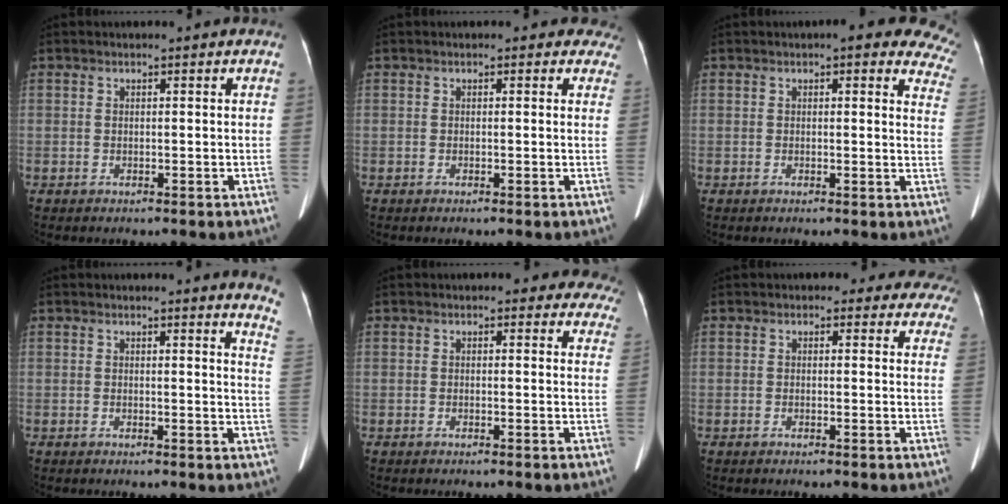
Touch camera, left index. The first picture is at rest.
{"total": 2.3, "force": [1.7, 1.5, 0.2], "torque": [0.019, -0.005, -0.005]}
{"total": 13.3, "force": [10.0, 4.1, 7.8], "torque": [-0.061, 0.001, 0.083]}
{"total": 5.6, "force": [5.3, -0.4, 1.8], "torque": [-0.019, -0.048, 0.025]}
{"total": 6.9, "force": [6.1, 3.0, 1.0], "torque": [0.030, -0.008, 0.034]}
{"total": 8.1, "force": [7.1, 3.8, 0.9], "torque": [0.032, -0.003, 0.045]}